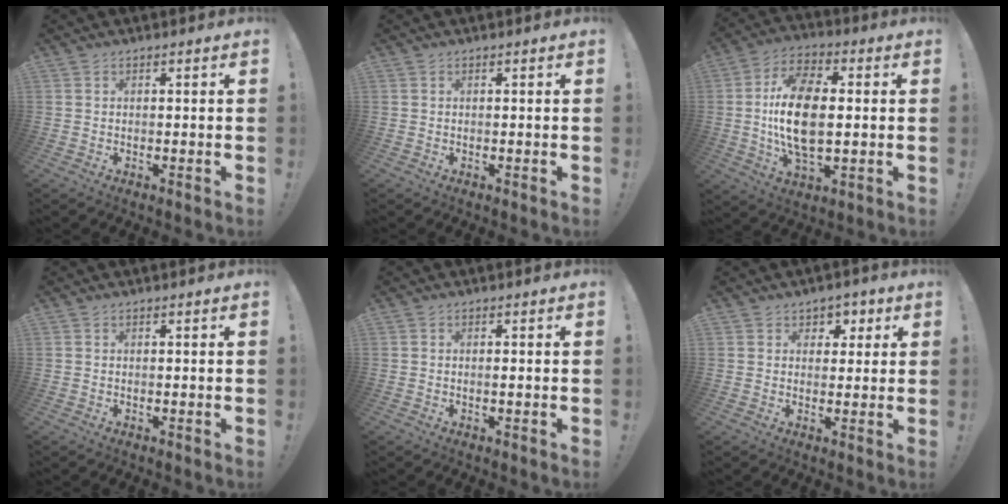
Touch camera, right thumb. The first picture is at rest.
{"total": 0.0}
{"total": 16.6, "force": [0.3, 9.2, 13.7], "torque": [-0.261, -0.002, -0.001]}
{"total": 0.0}
{"total": 0.9, "force": [-0.1, -0.2, 0.9], "torque": [-0.009, -0.003, -0.004]}
{"total": 4.6, "force": [1.7, 4.1, 0.8], "torque": [0.001, -0.010, 0.031]}